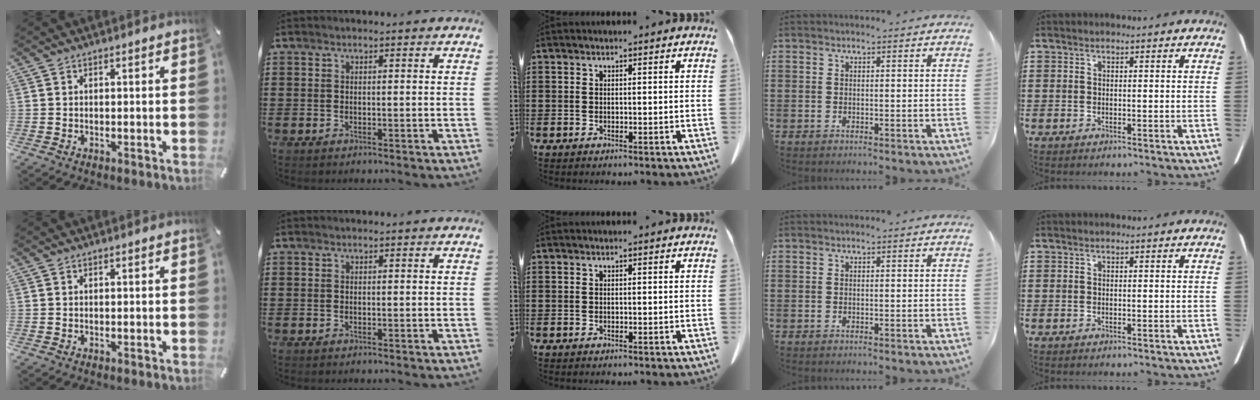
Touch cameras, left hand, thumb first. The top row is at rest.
{}